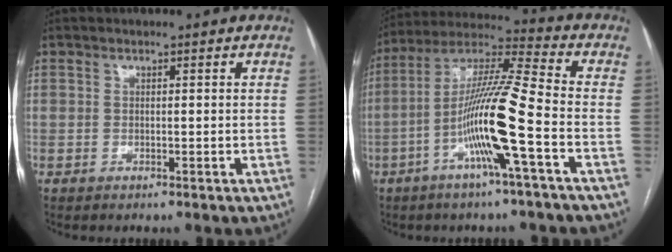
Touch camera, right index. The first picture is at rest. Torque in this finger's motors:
{"motor_torque": [2.14, 0.00, 0.69, 0.21]}